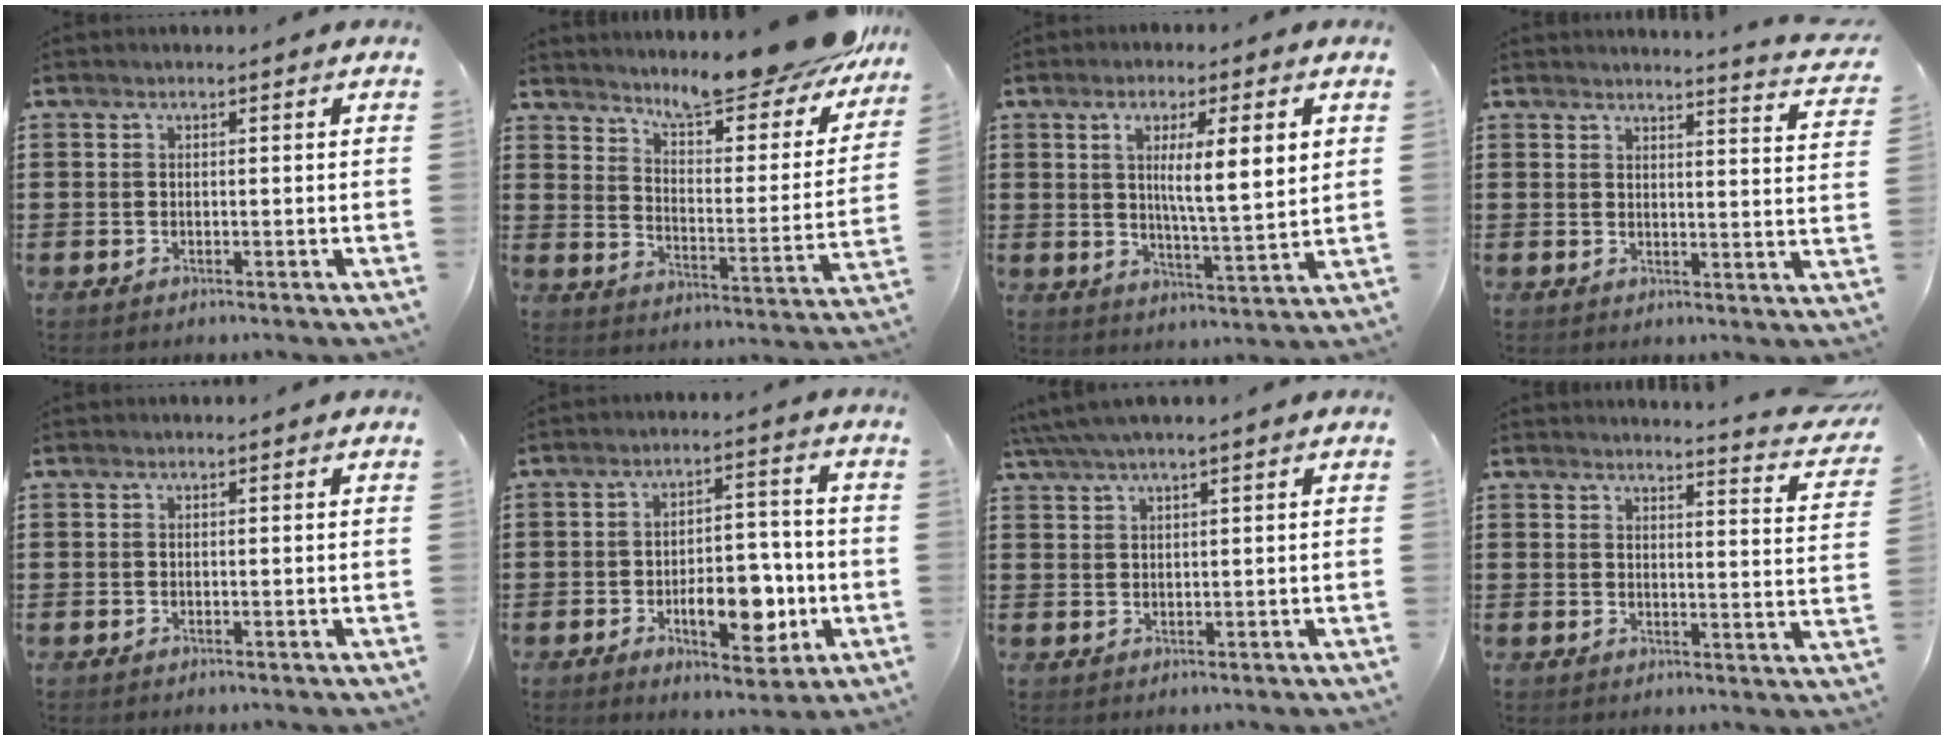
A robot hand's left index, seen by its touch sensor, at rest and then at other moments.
{"total": 11.2, "force": [10.3, 0.3, 4.4], "torque": [-0.084, -0.083, 0.168]}
{"total": 7.9, "force": [2.6, 1.3, 7.3], "torque": [-0.130, -0.006, 0.038]}
{"total": 3.1, "force": [3.0, -0.6, 0.5], "torque": [-0.015, -0.022, 0.050]}
{"total": 0.0}
{"total": 9.1, "force": [-2.9, 4.7, 7.2], "torque": [-0.106, 0.002, -0.049]}
{"total": 2.7, "force": [2.0, 0.0, 1.8], "torque": [-0.038, 0.001, 0.038]}
{"total": 3.5, "force": [3.3, -0.6, 0.8], "torque": [-0.025, -0.028, 0.052]}